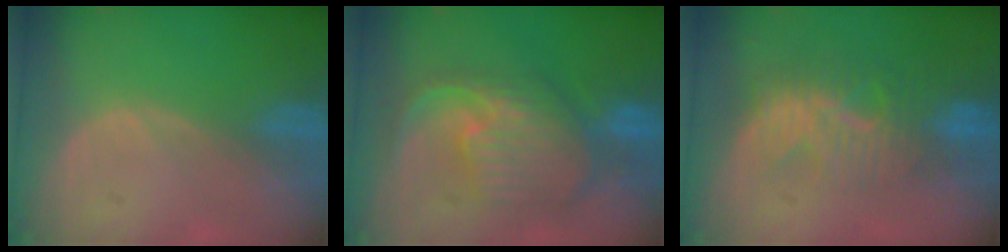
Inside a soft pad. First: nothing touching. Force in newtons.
{"total": 10.5, "press": 9.4, "slide": 4.7}
{"total": 8.3, "press": 8.0, "slide": 2.4}